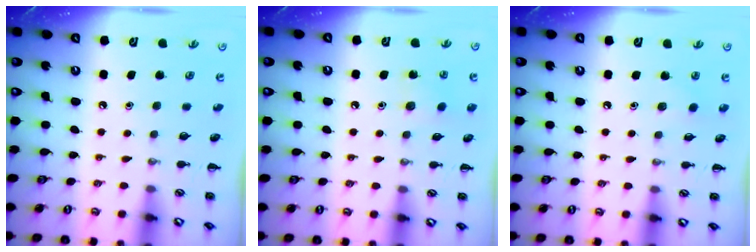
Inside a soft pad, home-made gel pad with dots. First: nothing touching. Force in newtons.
{"total": 6.6, "press": 6.4, "slide": 1.8}
{"total": 5.2, "press": 4.9, "slide": 1.7}